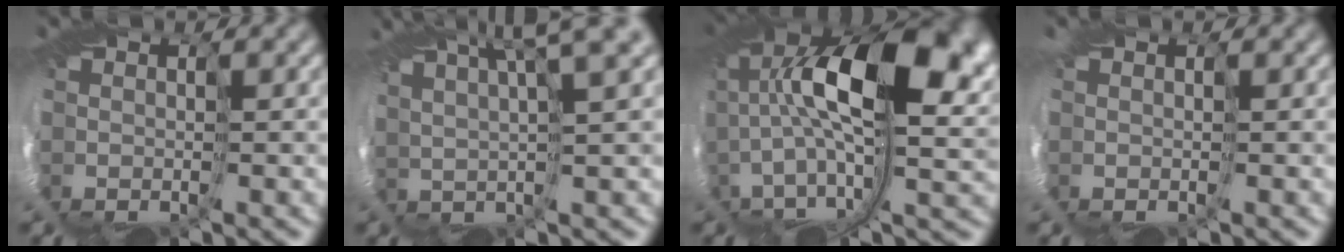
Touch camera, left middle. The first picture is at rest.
{"total": 5.7, "force": [4.5, -1.2, 3.3], "torque": [-0.029, 0.035, 0.038]}
{"total": 13.1, "force": [2.8, 4.8, 11.9], "torque": [-0.215, -0.003, 0.056]}
{"total": 0.6, "force": [0.1, -0.4, -0.4], "torque": [0.008, 0.000, 0.001]}